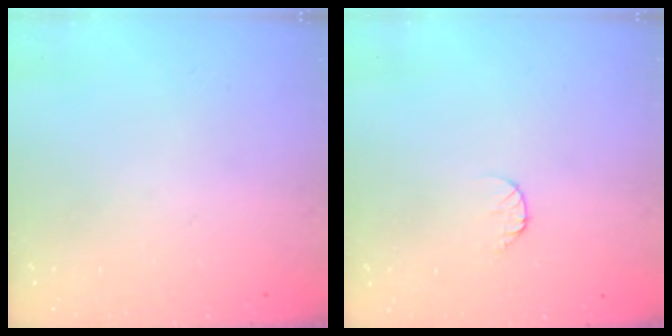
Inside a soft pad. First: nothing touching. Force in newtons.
{"total": 5.7, "press": 5.7, "slide": 0.6}